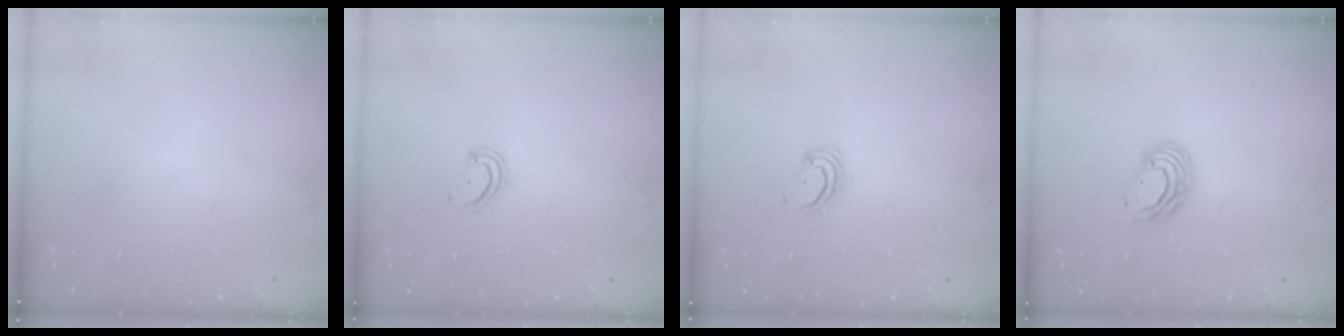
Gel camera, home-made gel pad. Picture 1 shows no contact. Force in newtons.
{"total": 2.6, "press": 2.6, "slide": 0.3}
{"total": 2.3, "press": 2.3, "slide": 0.2}
{"total": 6.7, "press": 6.6, "slide": 0.7}